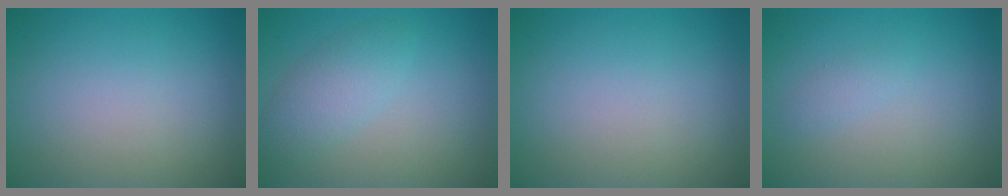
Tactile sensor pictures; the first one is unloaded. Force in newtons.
{"total": 2.8, "press": 2.8, "slide": 0.1}
{"total": 0.0}
{"total": 0.8, "press": 0.8, "slide": 0.0}